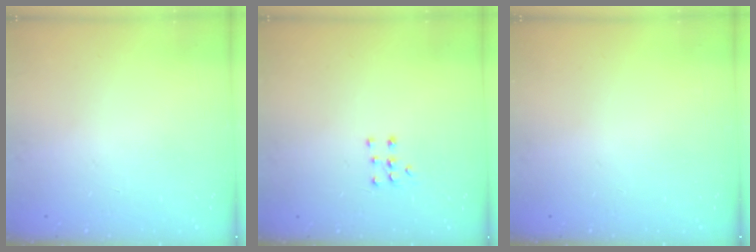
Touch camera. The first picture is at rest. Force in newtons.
{"total": 5.5, "press": 5.5, "slide": 0.9}
{"total": 0.0}